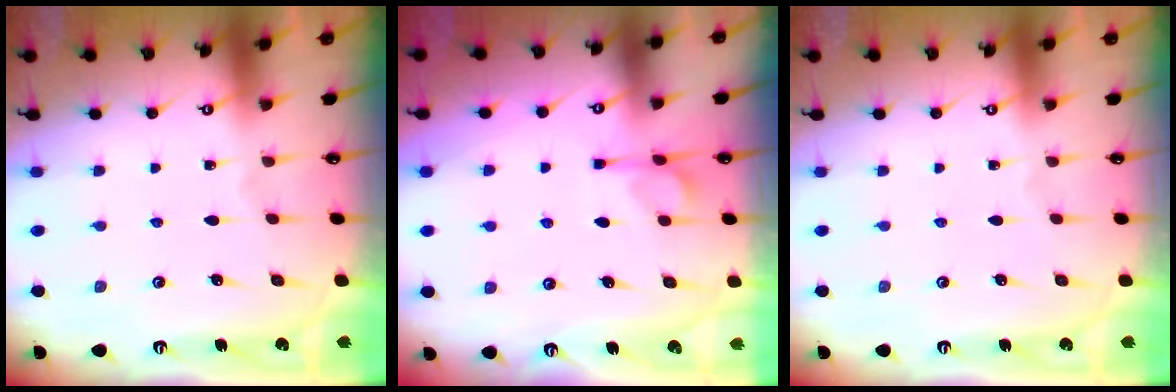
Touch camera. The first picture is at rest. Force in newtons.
{"total": 5.4, "press": 5.4, "slide": 0.9}
{"total": 0.0}